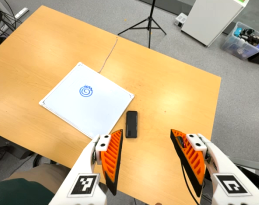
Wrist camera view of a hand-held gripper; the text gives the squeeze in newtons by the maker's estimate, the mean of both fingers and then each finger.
{"total": 0.0}